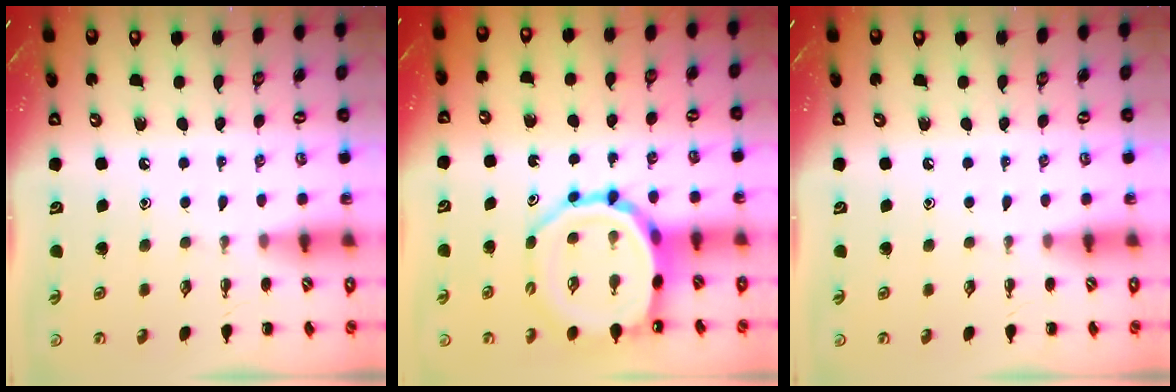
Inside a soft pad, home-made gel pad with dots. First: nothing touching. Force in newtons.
{"total": 13.1, "press": 12.6, "slide": 3.4}
{"total": 0.0}